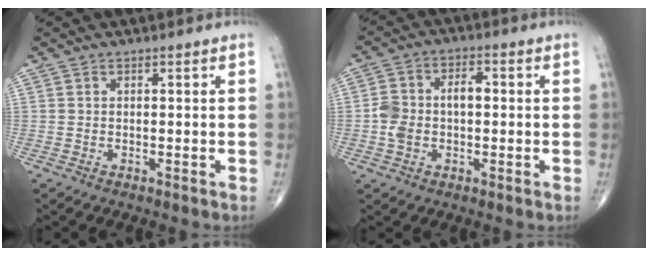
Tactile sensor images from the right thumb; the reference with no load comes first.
{"total": 7.9, "force": [-0.3, 5.0, 6.0], "torque": [-0.114, 0.031, -0.006]}